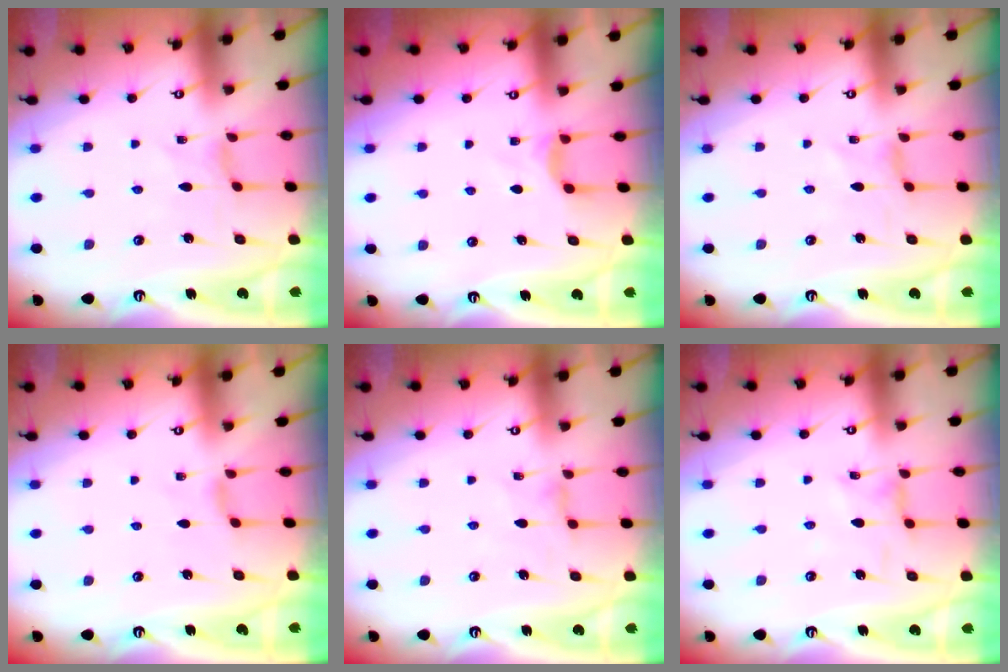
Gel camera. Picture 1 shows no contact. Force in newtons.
{"total": 2.8, "press": 2.8, "slide": 0.4}
{"total": 0.0}
{"total": 1.3, "press": 1.2, "slide": 0.3}
{"total": 1.8, "press": 1.7, "slide": 0.4}
{"total": 0.9, "press": 0.9, "slide": 0.3}